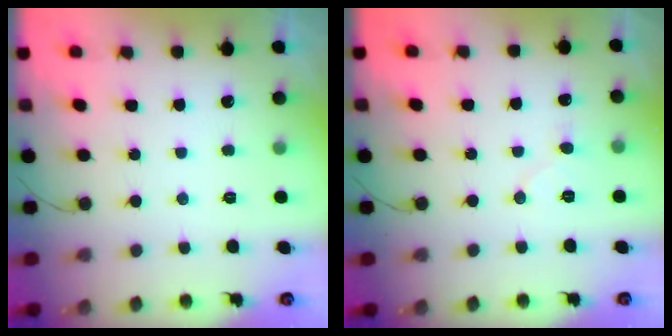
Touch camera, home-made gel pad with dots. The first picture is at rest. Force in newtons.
{"total": 5.8, "press": 5.8, "slide": 0.5}